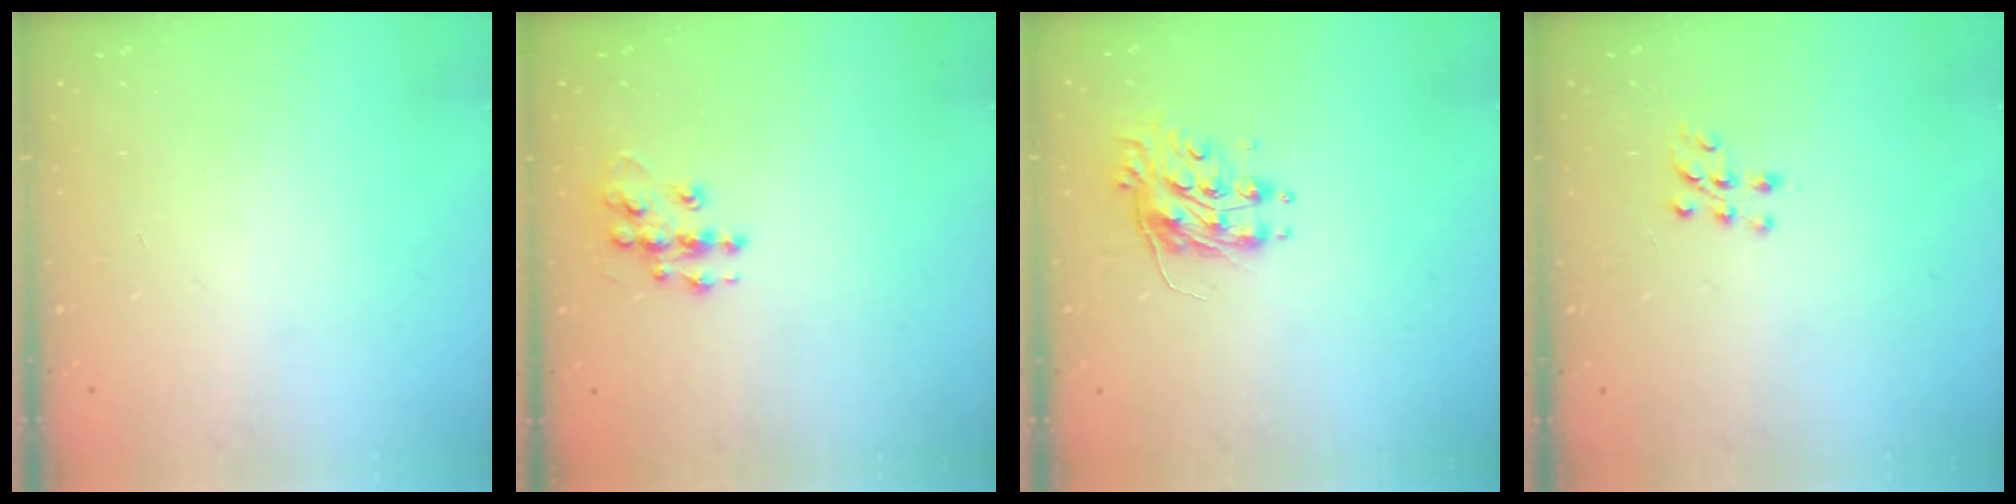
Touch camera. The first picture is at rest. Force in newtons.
{"total": 9.4, "press": 9.4, "slide": 0.5}
{"total": 8.7, "press": 8.7, "slide": 0.3}
{"total": 6.9, "press": 6.8, "slide": 0.6}